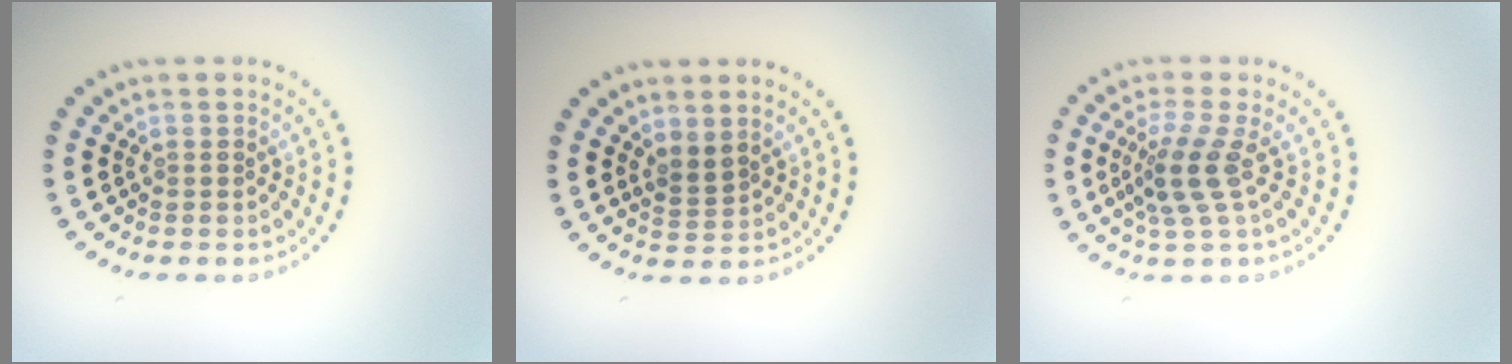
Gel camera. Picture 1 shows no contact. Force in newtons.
{"total": 1.6, "press": 1.2, "slide": 1.0}
{"total": 3.3, "press": 2.5, "slide": 2.1}